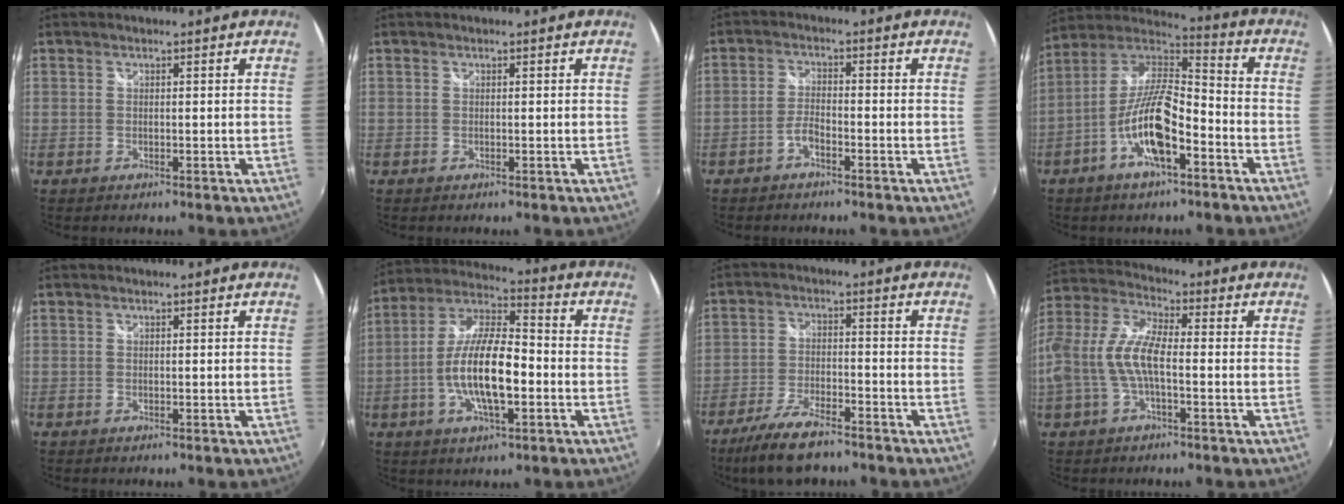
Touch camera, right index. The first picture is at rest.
{"total": 0.0}
{"total": 3.0, "force": [-2.1, 0.9, 2.0], "torque": [-0.052, 0.008, -0.042]}
{"total": 14.4, "force": [-6.1, 4.6, 12.2], "torque": [-0.247, 0.000, -0.118]}
{"total": 0.0}
{"total": 14.7, "force": [-3.4, 4.9, 13.4], "torque": [-0.265, 0.001, -0.066]}
{"total": 10.7, "force": [-8.2, 3.2, 6.0], "torque": [-0.138, -0.015, -0.148]}
{"total": 12.6, "force": [-2.2, 4.4, 11.6], "torque": [-0.239, 0.004, -0.044]}